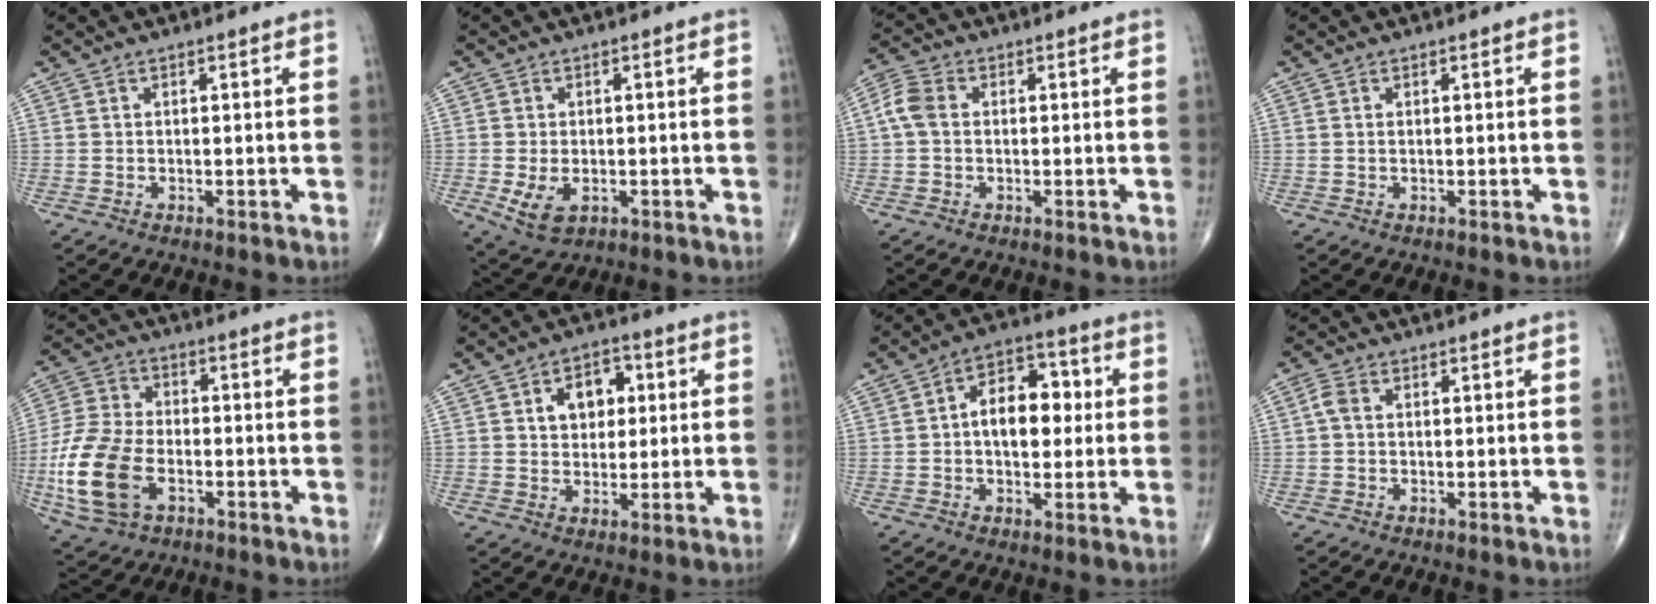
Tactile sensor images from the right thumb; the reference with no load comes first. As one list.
[{"total": 5.3, "force": [-1.4, 3.2, 3.9], "torque": [-0.071, -0.007, -0.014]}, {"total": 4.5, "force": [0.2, 3.3, 3.1], "torque": [-0.072, 0.014, -0.004]}, {"total": 0.0}, {"total": 15.4, "force": [-4.6, 9.4, 11.3], "torque": [-0.237, 0.013, -0.091]}, {"total": 7.6, "force": [2.0, 5.4, 5.0], "torque": [-0.041, 0.003, 0.026]}, {"total": 11.1, "force": [0.8, 7.0, 8.6], "torque": [-0.105, 0.024, 0.007]}, {"total": 2.0, "force": [0.1, 1.3, 1.5], "torque": [-0.033, 0.005, -0.003]}]